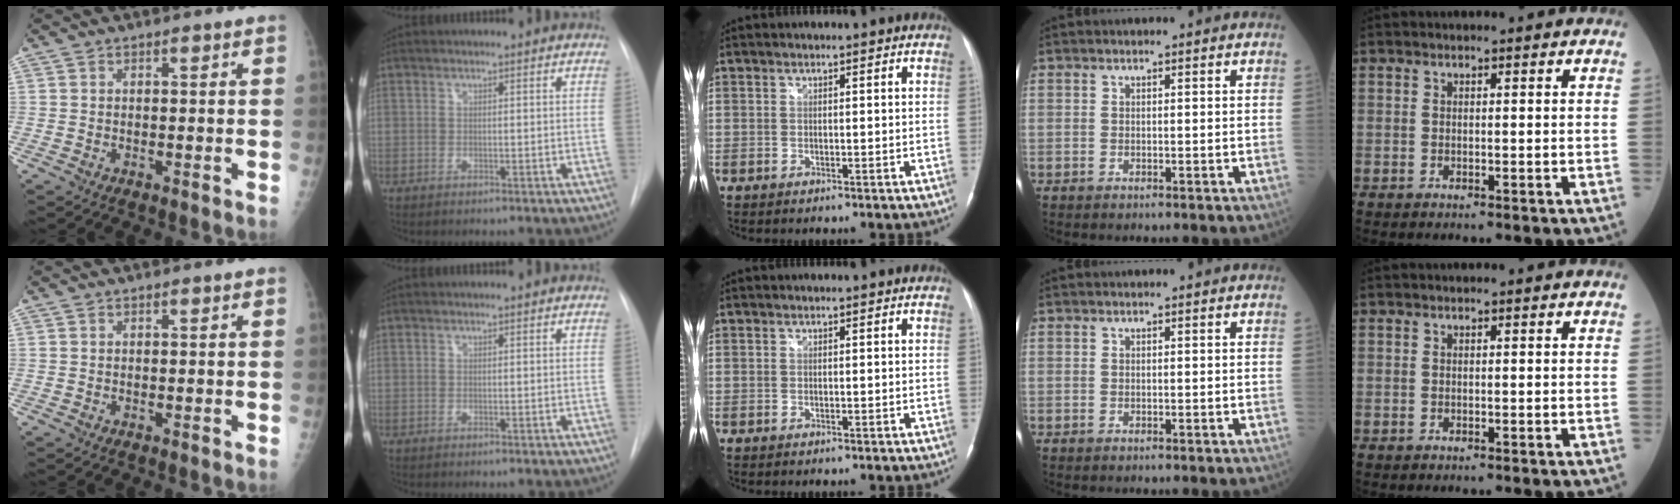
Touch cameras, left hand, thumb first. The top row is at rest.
{}